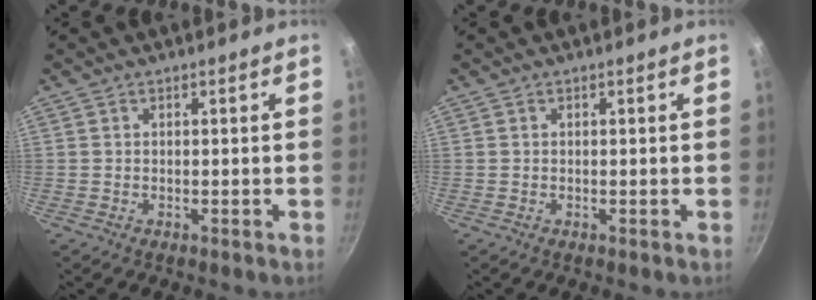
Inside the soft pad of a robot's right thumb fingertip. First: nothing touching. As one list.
[{"total": 0.0}]